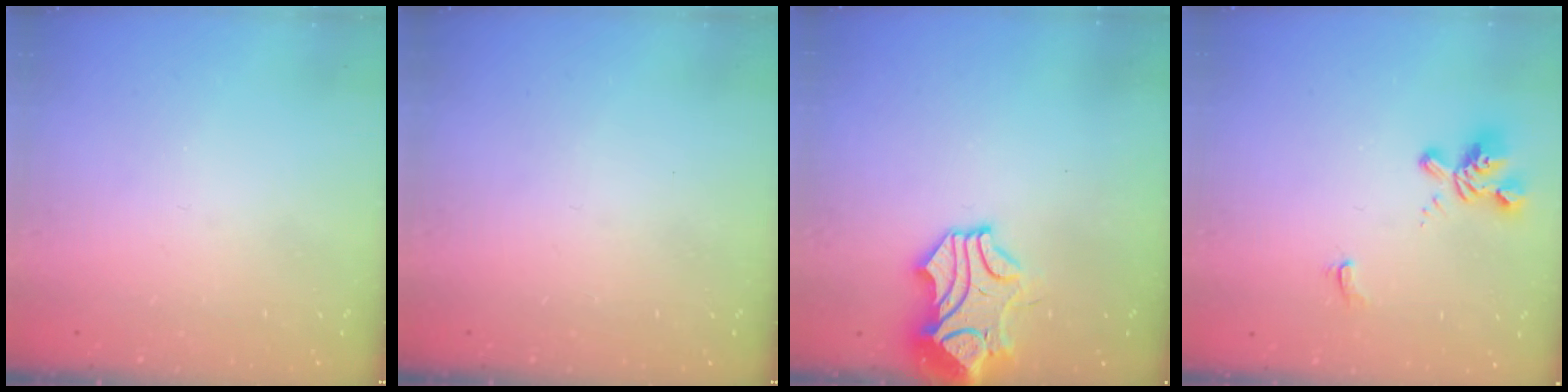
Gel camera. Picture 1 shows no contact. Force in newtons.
{"total": 0.0}
{"total": 2.7, "press": 2.3, "slide": 1.5}
{"total": 1.6, "press": 1.1, "slide": 1.2}